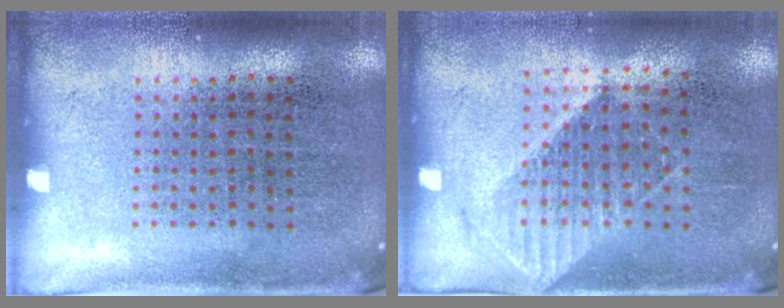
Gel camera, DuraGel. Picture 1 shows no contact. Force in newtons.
{"total": 1.2, "press": 1.1, "slide": 0.3}